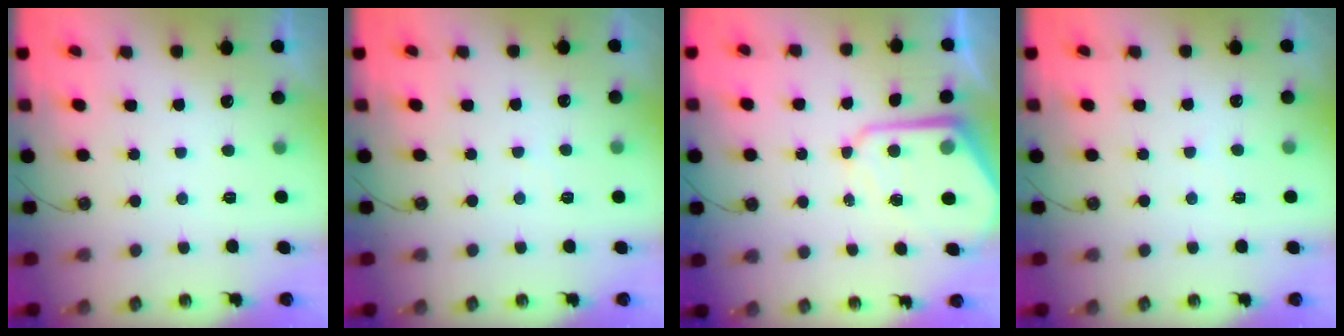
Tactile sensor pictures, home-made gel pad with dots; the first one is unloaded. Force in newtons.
{"total": 2.6, "press": 2.6, "slide": 0.4}
{"total": 9.6, "press": 9.6, "slide": 0.9}
{"total": 1.9, "press": 1.9, "slide": 0.3}